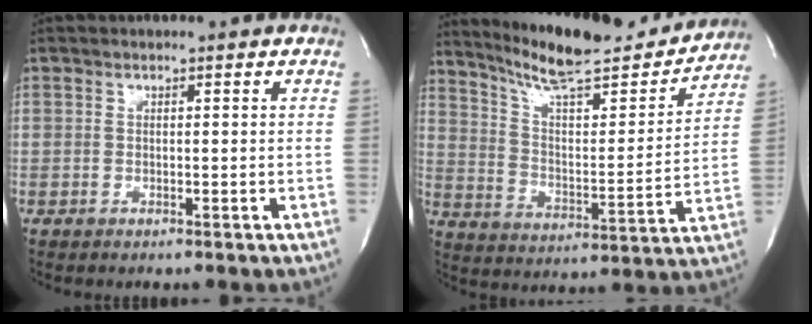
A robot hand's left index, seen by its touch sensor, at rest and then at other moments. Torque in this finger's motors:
{"motor_torque": [0.03, -0.09, 0.49, 0.14]}